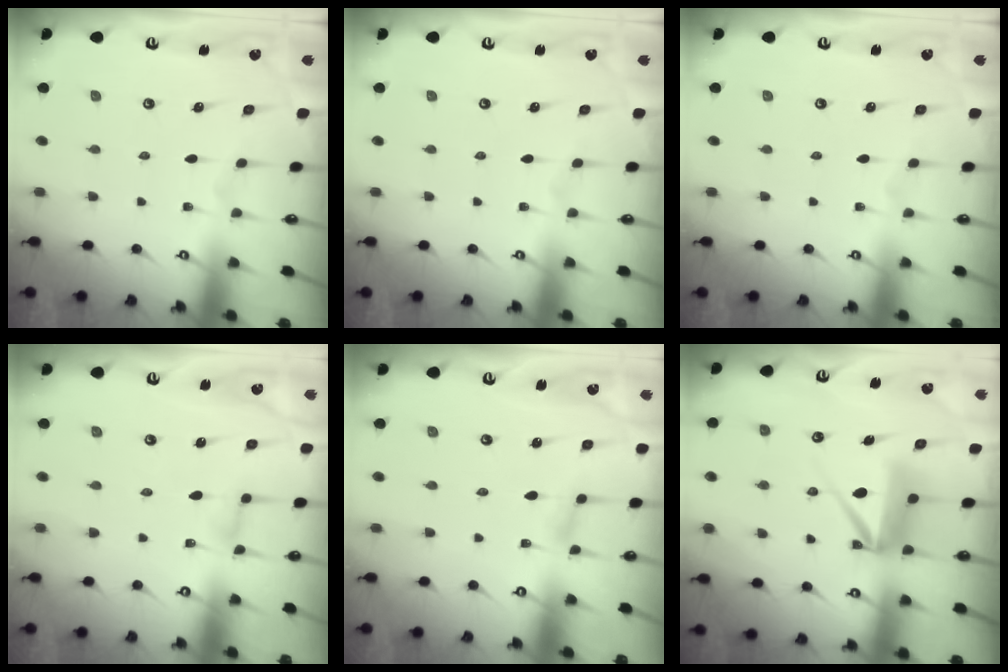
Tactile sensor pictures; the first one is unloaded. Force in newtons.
{"total": 0.0}
{"total": 0.0}
{"total": 3.2, "press": 3.2, "slide": 0.3}
{"total": 2.6, "press": 2.6, "slide": 0.3}
{"total": 8.4, "press": 8.4, "slide": 0.9}